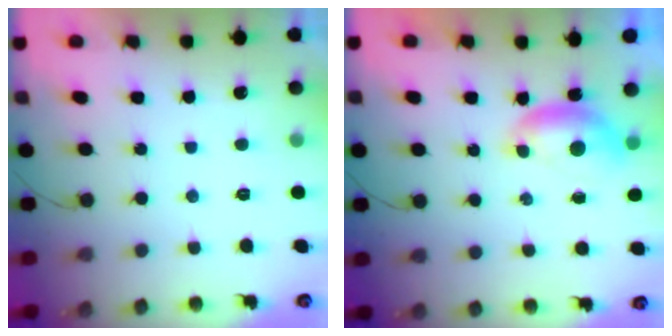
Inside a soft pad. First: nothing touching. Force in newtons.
{"total": 6.7, "press": 6.6, "slide": 0.7}